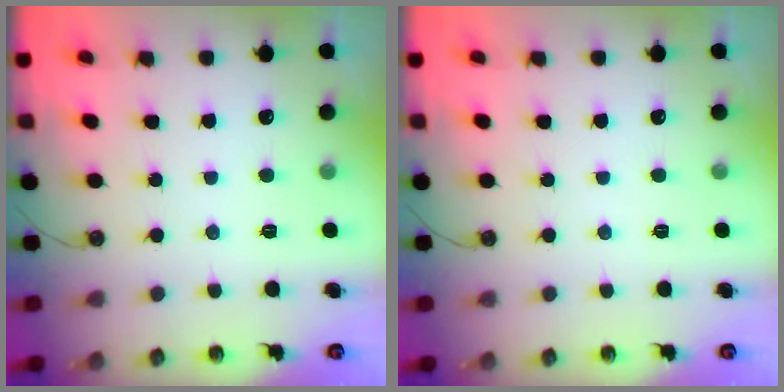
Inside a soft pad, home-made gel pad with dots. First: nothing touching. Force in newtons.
{"total": 0.0}